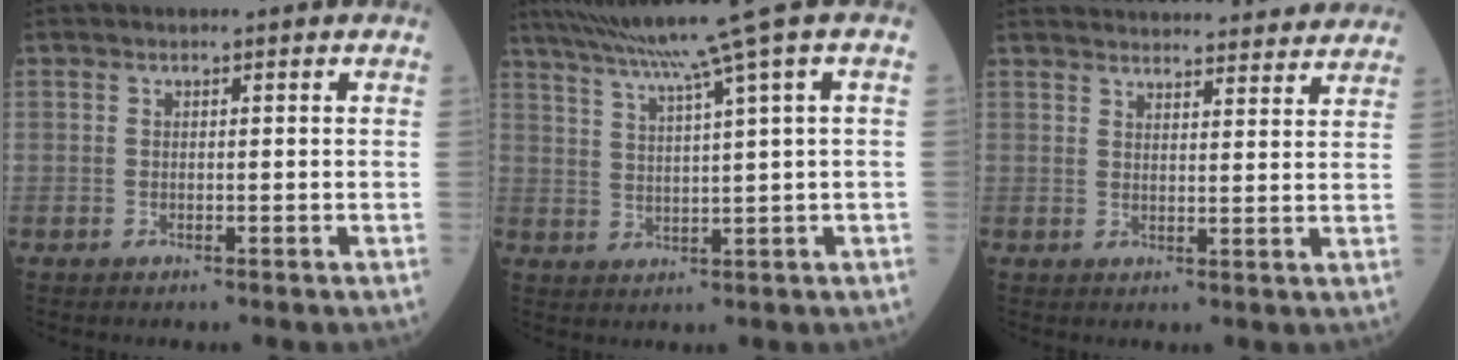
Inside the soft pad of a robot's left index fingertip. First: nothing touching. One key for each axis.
{"total": 10.5, "fx": 7.4, "fy": -2.7, "fz": 6.9, "tx": -0.114, "ty": 0.006, "tz": 0.117}
{"total": 21.4, "fx": 20.5, "fy": 3.6, "fz": 5.0, "tx": -0.069, "ty": 0.011, "tz": 0.257}